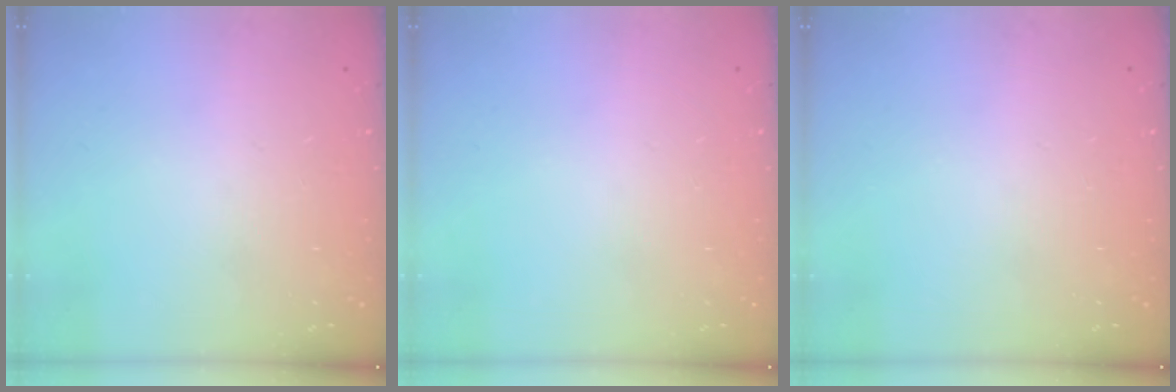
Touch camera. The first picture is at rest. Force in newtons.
{"total": 0.0}
{"total": 0.0}